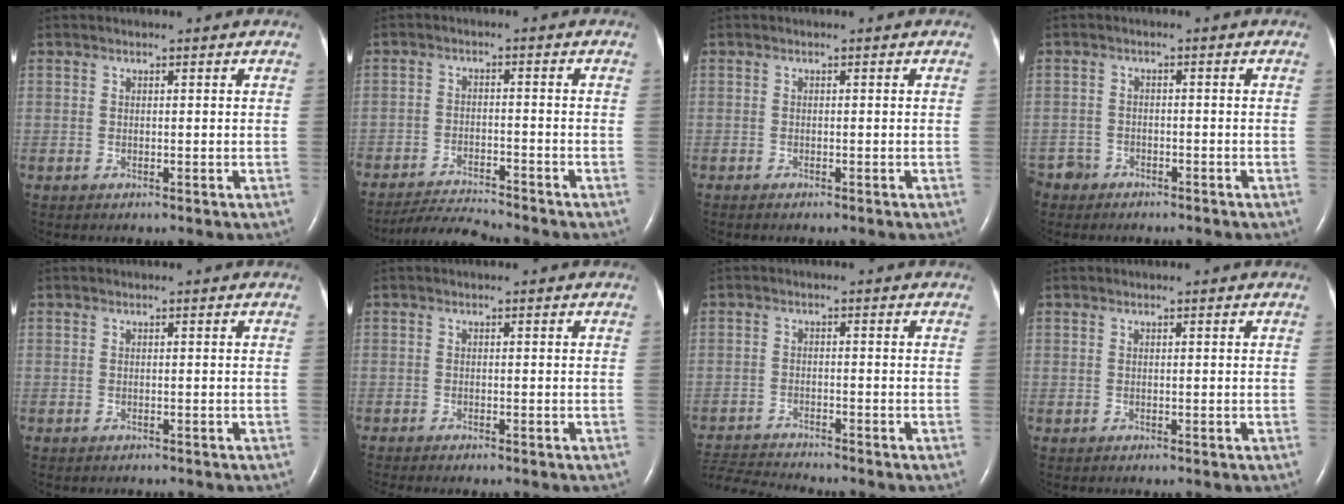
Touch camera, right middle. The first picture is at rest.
{"total": 6.4, "force": [-6.3, -0.5, 0.8], "torque": [-0.014, -0.017, -0.112]}
{"total": 1.1, "force": [-0.9, 0.2, 0.6], "torque": [-0.011, -0.003, -0.007]}
{"total": 3.9, "force": [-3.2, 2.2, -0.4], "torque": [0.000, 0.003, -0.060]}
{"total": 0.6, "force": [-0.6, 0.2, 0.2], "torque": [-0.009, -0.001, -0.007]}
{"total": 2.9, "force": [-2.5, 0.3, 1.5], "torque": [-0.020, -0.006, -0.027]}
{"total": 6.8, "force": [-6.7, -0.9, 0.8], "torque": [-0.017, -0.011, -0.120]}
{"total": 0.0}